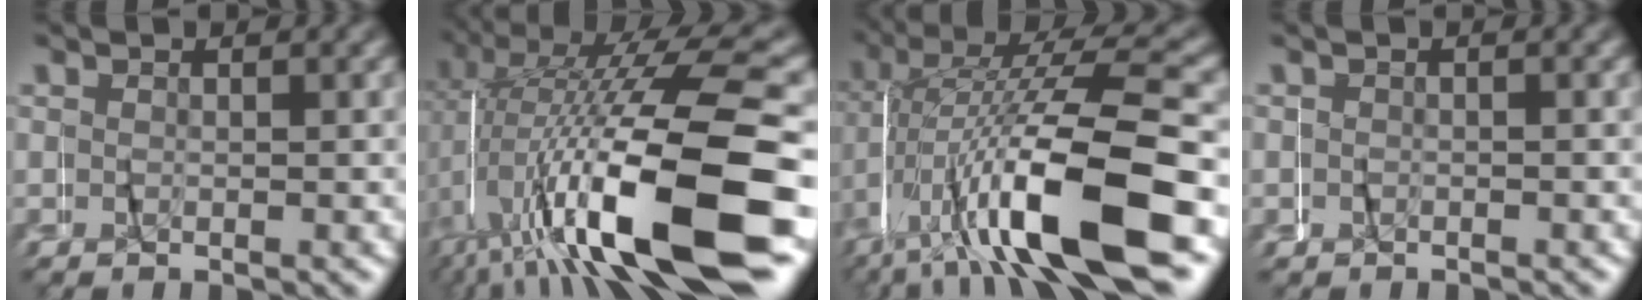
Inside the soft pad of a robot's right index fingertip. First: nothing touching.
{"total": 14.1, "force": [-3.0, 4.3, 13.1], "torque": [-0.223, -0.002, -0.027]}
{"total": 10.1, "force": [-1.7, 3.5, 9.4], "torque": [-0.173, 0.014, -0.021]}
{"total": 0.6, "force": [-0.1, 0.4, -0.5], "torque": [-0.004, 0.007, -0.005]}